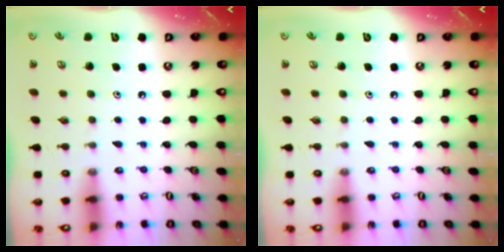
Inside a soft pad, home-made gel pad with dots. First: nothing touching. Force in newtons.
{"total": 0.0}